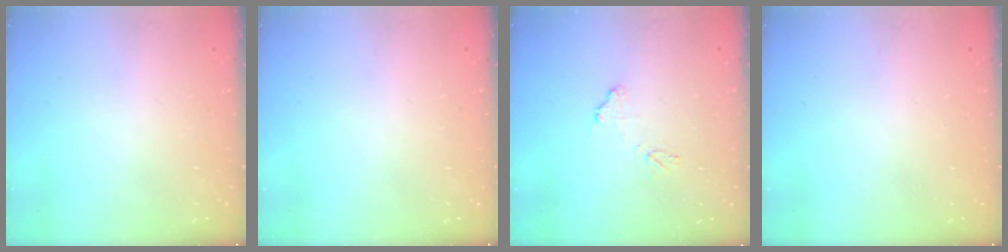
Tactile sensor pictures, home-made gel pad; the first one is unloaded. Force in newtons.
{"total": 0.0}
{"total": 9.3, "press": 9.3, "slide": 0.6}
{"total": 0.0}